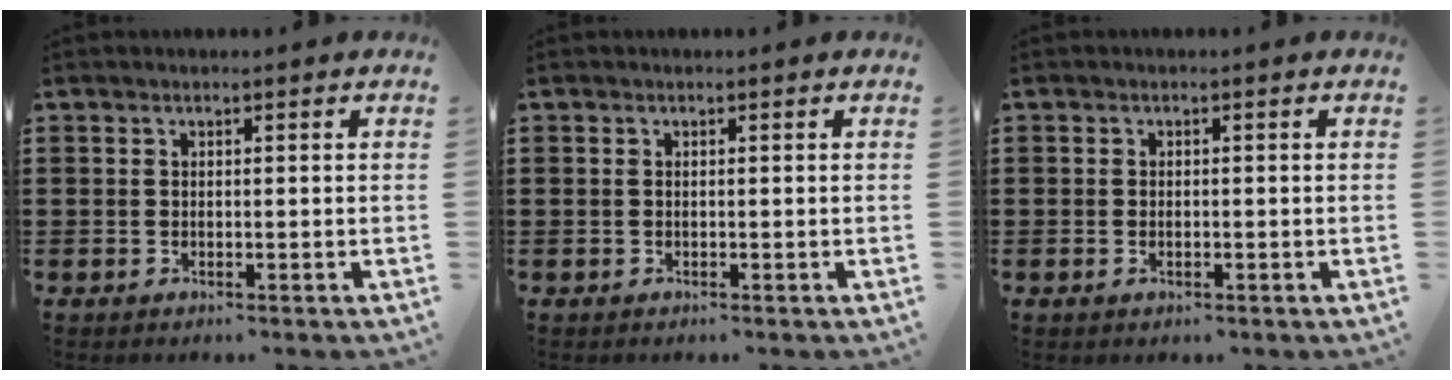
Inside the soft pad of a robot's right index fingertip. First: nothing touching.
{"total": 0.0}
{"total": 0.6, "force": [-0.1, 0.3, 0.5], "torque": [-0.012, -0.003, -0.001]}